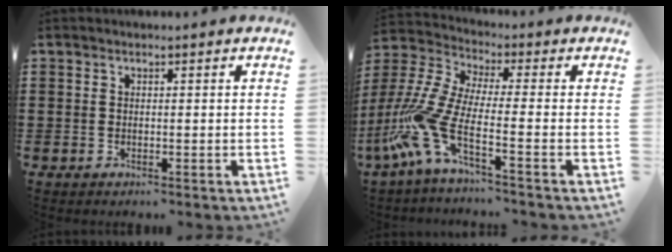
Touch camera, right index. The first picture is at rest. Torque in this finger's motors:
{"motor_torque": [2.15, -0.01, 1.05, 0.21]}